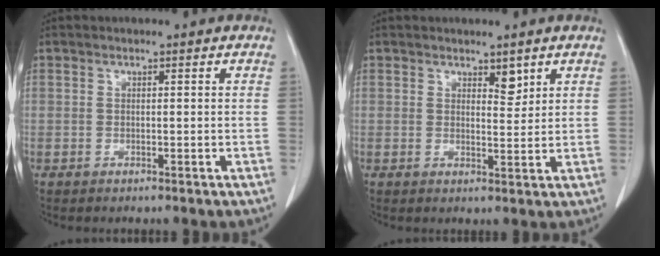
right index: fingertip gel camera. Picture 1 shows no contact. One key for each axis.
{"total": 2.4, "fx": 1.7, "fy": 1.0, "fz": 1.4, "tx": -0.018, "ty": -0.009, "tz": 0.029}